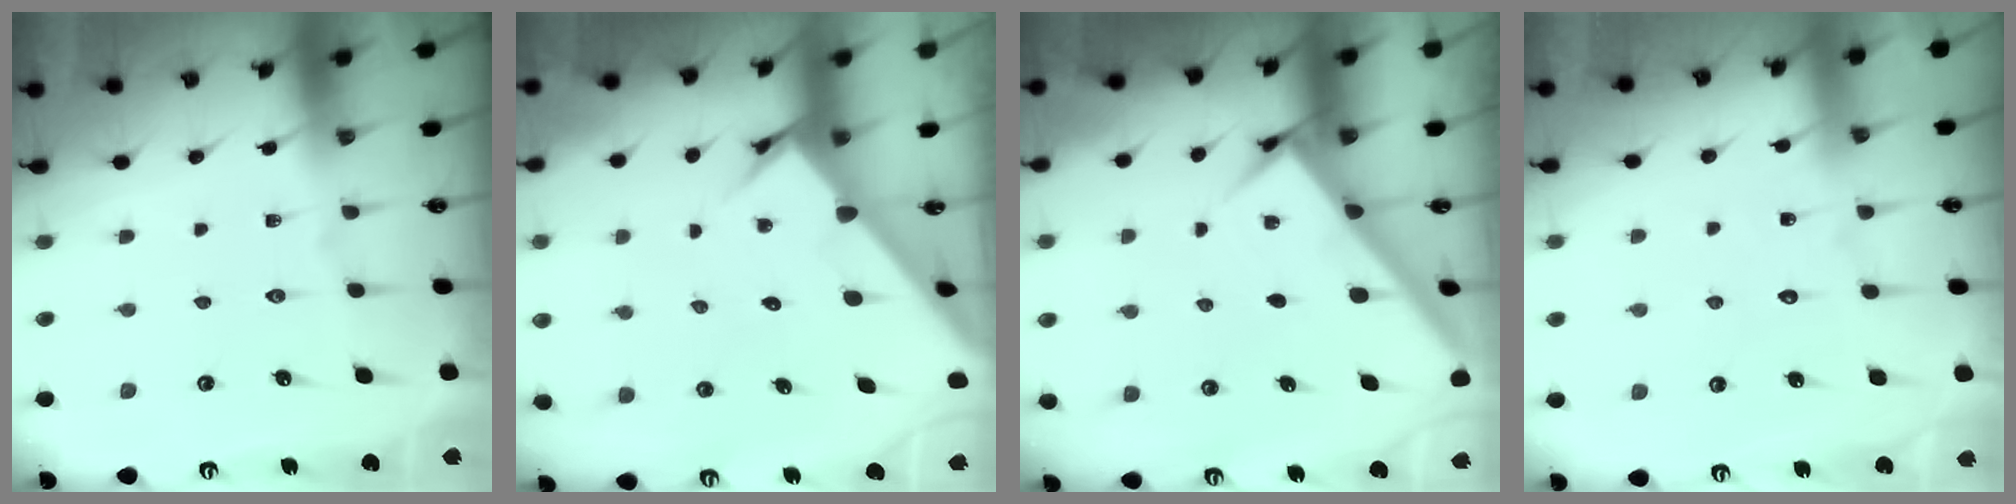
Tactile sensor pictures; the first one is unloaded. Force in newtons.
{"total": 2.9, "press": 2.9, "slide": 0.2}
{"total": 2.9, "press": 2.8, "slide": 0.2}
{"total": 6.7, "press": 6.7, "slide": 0.3}